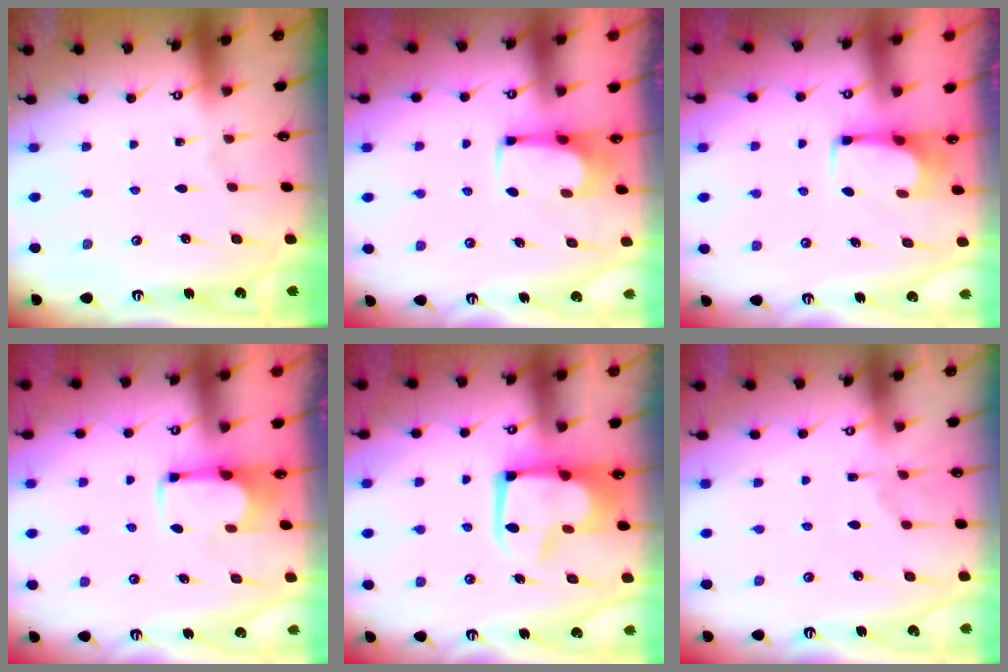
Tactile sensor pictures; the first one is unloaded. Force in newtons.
{"total": 3.5, "press": 3.4, "slide": 0.2}
{"total": 2.3, "press": 2.3, "slide": 0.4}
{"total": 2.0, "press": 1.8, "slide": 0.8}
{"total": 13.9, "press": 13.9, "slide": 1.2}
{"total": 1.6, "press": 1.2, "slide": 1.2}